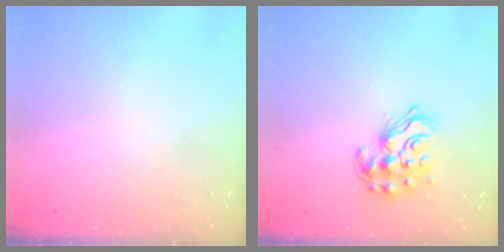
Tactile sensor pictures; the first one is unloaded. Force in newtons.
{"total": 14.6, "press": 14.5, "slide": 1.1}